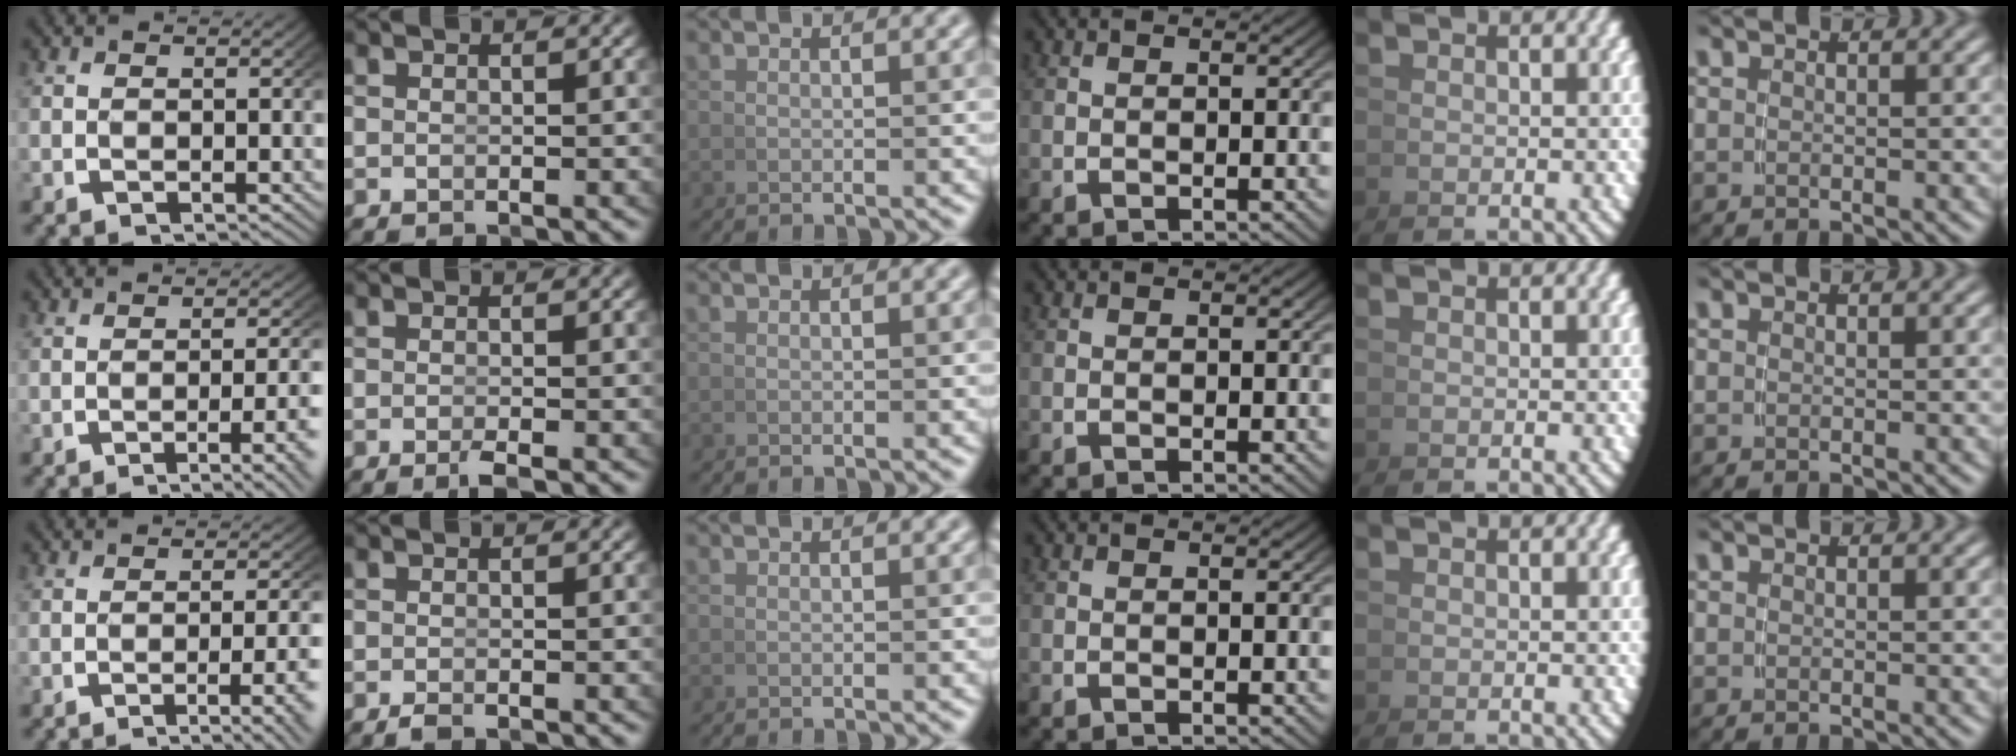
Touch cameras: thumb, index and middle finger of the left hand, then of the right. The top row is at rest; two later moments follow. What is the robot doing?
{"motion": "lift_and_place", "object": "cup"}